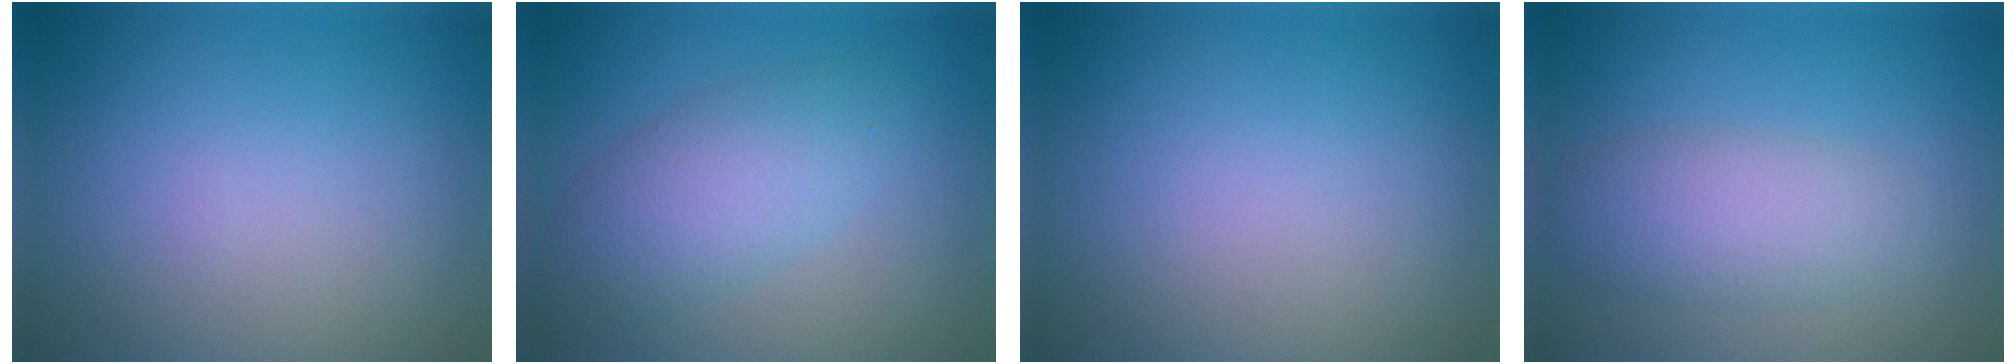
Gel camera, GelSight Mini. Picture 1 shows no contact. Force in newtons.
{"total": 4.4, "press": 4.4, "slide": 0.2}
{"total": 0.0}
{"total": 3.9, "press": 3.9, "slide": 0.0}